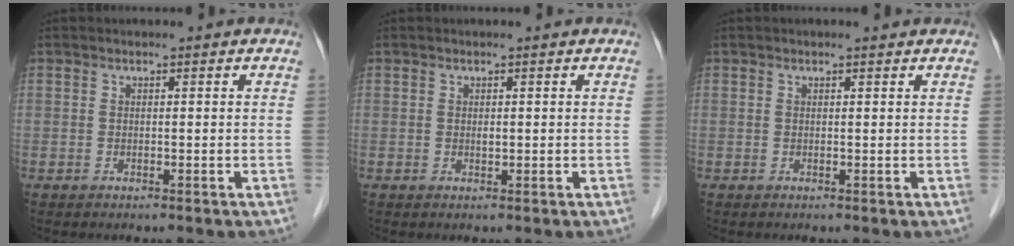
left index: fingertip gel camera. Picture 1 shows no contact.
{"total": 0.6, "force": [0.1, 0.3, 0.5], "torque": [-0.009, 0.000, 0.002]}
{"total": 0.9, "force": [0.8, 0.1, 0.5], "torque": [-0.011, 0.007, 0.012]}